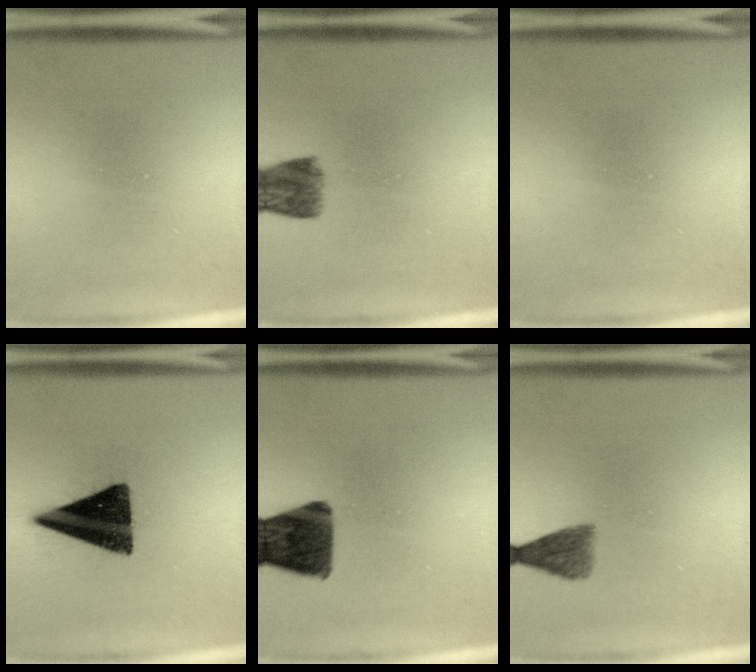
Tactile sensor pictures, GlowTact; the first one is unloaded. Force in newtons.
{"total": 4.3}
{"total": 0.0}
{"total": 15.1}
{"total": 11.8}
{"total": 3.9}